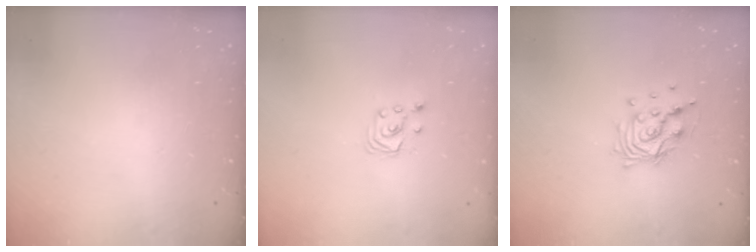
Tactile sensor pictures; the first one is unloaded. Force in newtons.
{"total": 2.6, "press": 2.6, "slide": 0.3}
{"total": 10.6, "press": 10.5, "slide": 1.0}